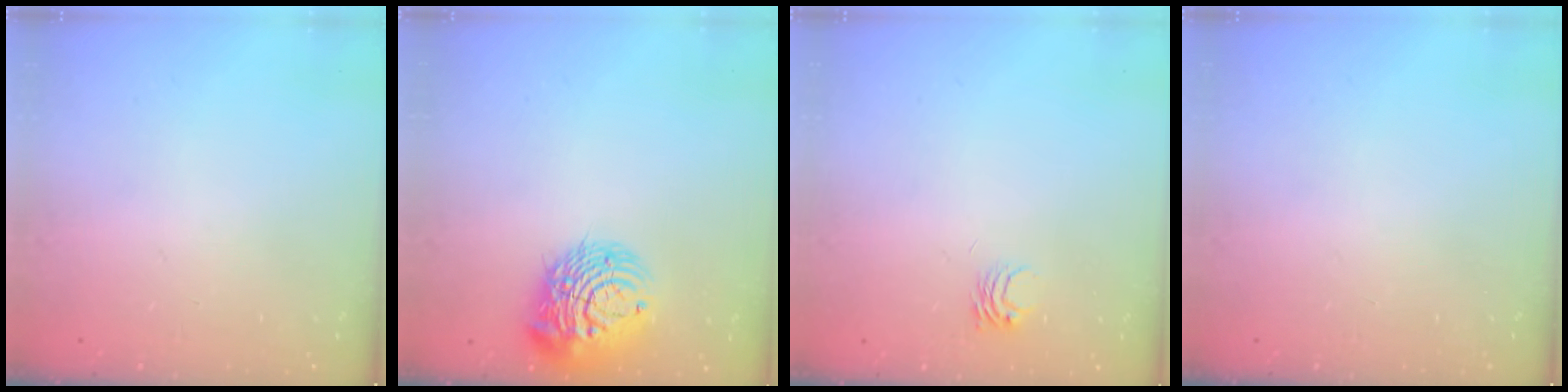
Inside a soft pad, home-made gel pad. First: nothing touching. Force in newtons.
{"total": 13.3, "press": 13.2, "slide": 1.5}
{"total": 3.3, "press": 3.3, "slide": 0.0}
{"total": 0.0}